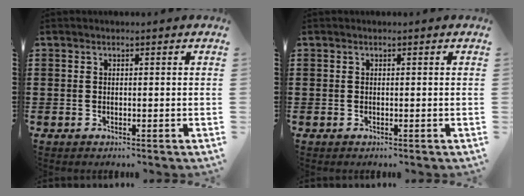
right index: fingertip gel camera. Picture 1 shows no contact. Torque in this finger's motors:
{"motor_torque": [-0.34, 0.70, 0.00, 0.00]}